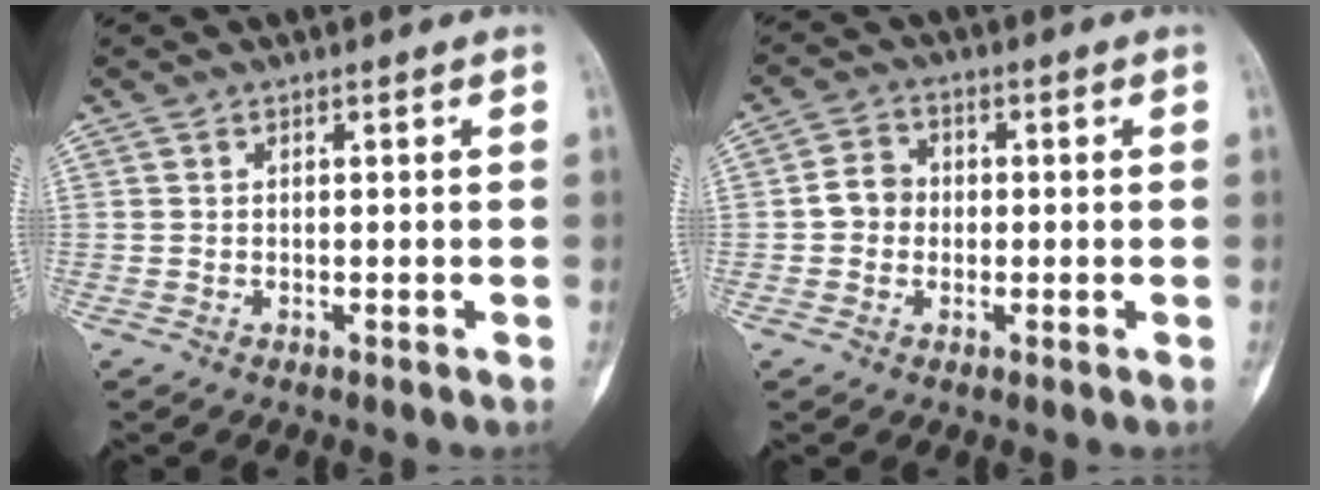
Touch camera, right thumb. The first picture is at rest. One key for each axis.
{"total": 4.5, "fx": -0.4, "fy": 4.0, "fz": 2.1, "tx": -0.023, "ty": 0.014, "tz": -0.014}